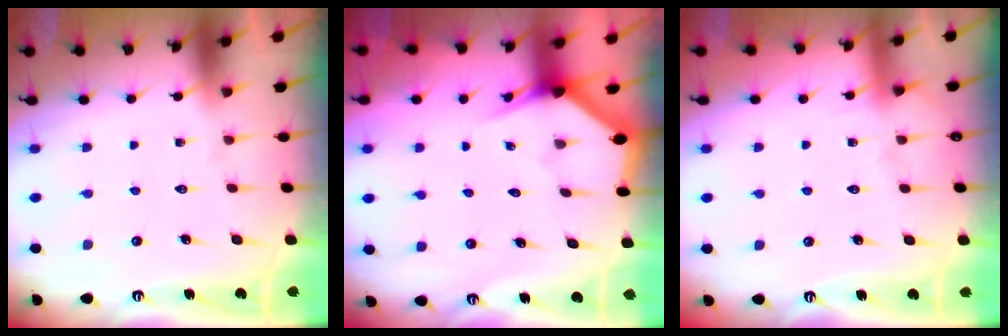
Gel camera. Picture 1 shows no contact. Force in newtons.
{"total": 2.9, "press": 2.9, "slide": 0.1}
{"total": 2.9, "press": 2.9, "slide": 0.4}